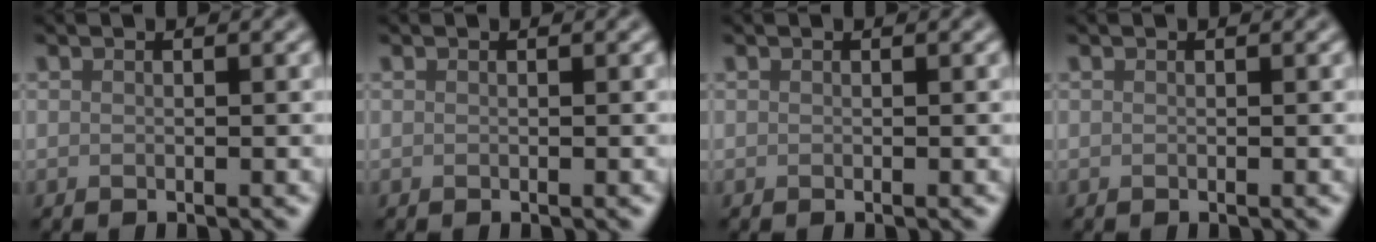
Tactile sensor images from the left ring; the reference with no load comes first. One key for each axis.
{"total": 0.0}
{"total": 0.0}
{"total": 0.0}